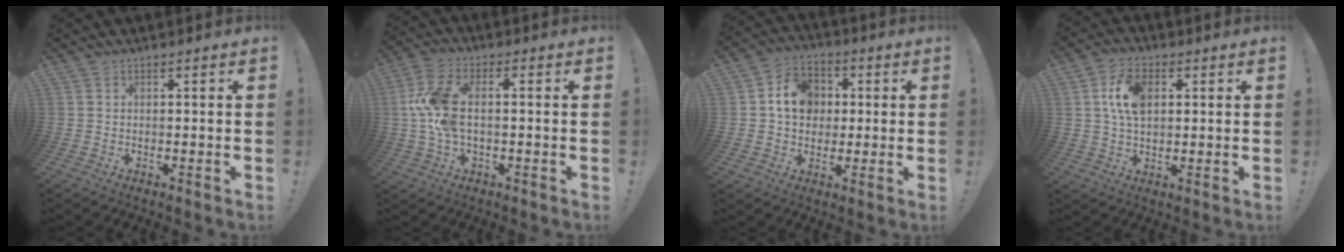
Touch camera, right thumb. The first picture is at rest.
{"total": 10.8, "force": [-0.4, 5.3, 9.4], "torque": [-0.197, 0.004, -0.006]}
{"total": 11.3, "force": [1.8, 9.8, 5.5], "torque": [-0.078, 0.005, 0.041]}
{"total": 10.2, "force": [2.5, 6.3, 7.6], "torque": [-0.150, 0.009, 0.047]}